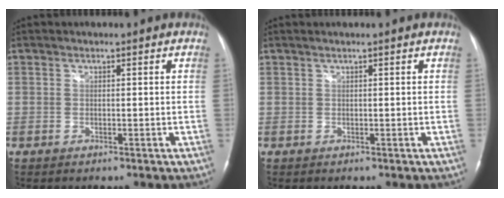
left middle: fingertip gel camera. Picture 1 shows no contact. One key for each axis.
{"total": 0.5, "fx": 0.4, "fy": -0.1, "fz": 0.3, "tx": -0.013, "ty": 0.006, "tz": 0.011}